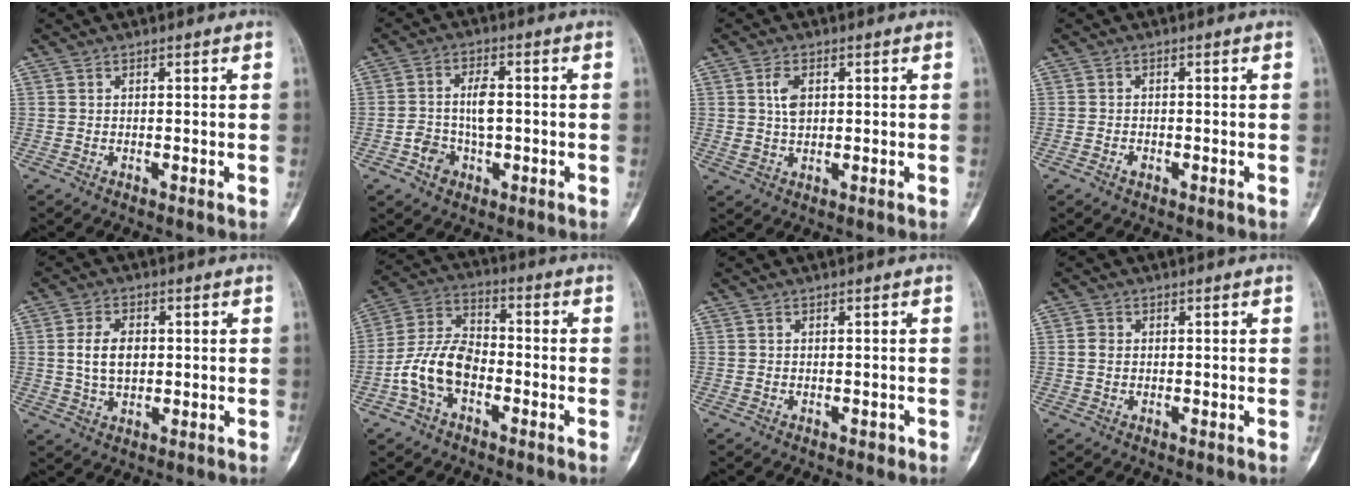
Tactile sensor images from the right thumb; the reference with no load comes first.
{"total": 6.7, "force": [-1.2, 4.5, 4.9], "torque": [-0.073, 0.021, -0.019]}
{"total": 4.2, "force": [1.0, 2.5, 3.2], "torque": [-0.059, -0.003, 0.020]}
{"total": 1.1, "force": [-0.6, 0.8, 0.5], "torque": [-0.004, 0.007, -0.011]}
{"total": 6.7, "force": [0.5, 4.3, 5.0], "torque": [-0.083, 0.002, 0.012]}
{"total": 11.3, "force": [-3.8, 7.0, 8.0], "torque": [-0.153, 0.039, -0.079]}
{"total": 0.7, "force": [-0.4, 0.4, 0.3], "torque": [-0.004, 0.001, -0.005]}
{"total": 1.8, "force": [-0.1, 1.5, 0.9], "torque": [-0.011, 0.003, -0.003]}